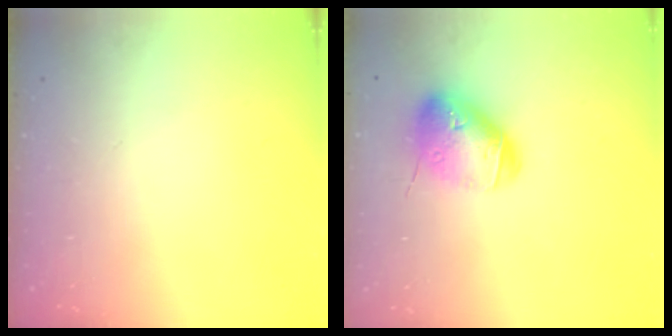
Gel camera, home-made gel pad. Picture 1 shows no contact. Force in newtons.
{"total": 15.8, "press": 15.7, "slide": 2.4}